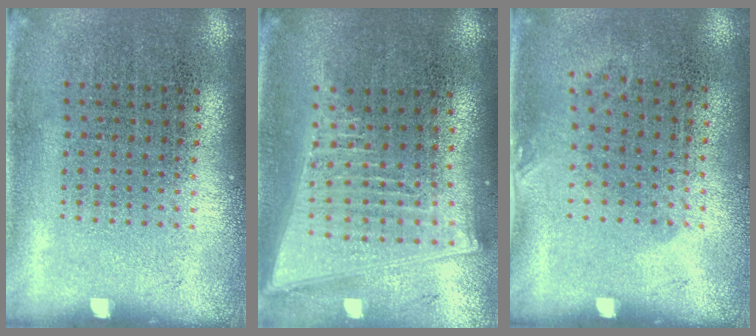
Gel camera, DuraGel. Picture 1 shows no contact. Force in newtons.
{"total": 2.1, "press": 1.7, "slide": 1.1}
{"total": 0.8, "press": 0.6, "slide": 0.5}